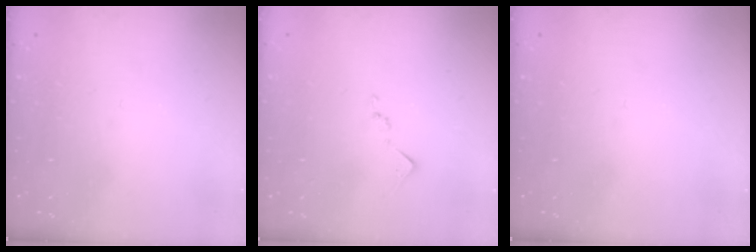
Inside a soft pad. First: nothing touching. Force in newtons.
{"total": 7.7, "press": 7.7, "slide": 0.6}
{"total": 0.0}